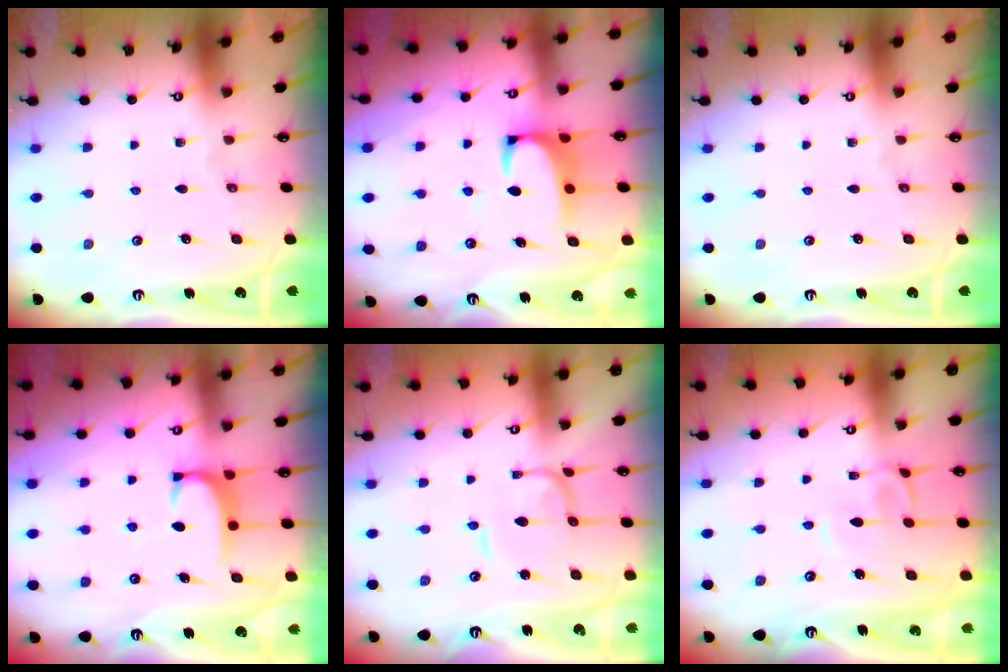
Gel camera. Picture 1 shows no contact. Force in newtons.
{"total": 2.2, "press": 2.0, "slide": 0.9}
{"total": 0.0}
{"total": 1.6, "press": 1.6, "slide": 0.5}
{"total": 0.6, "press": 0.6, "slide": 0.3}
{"total": 2.5, "press": 2.4, "slide": 0.8}